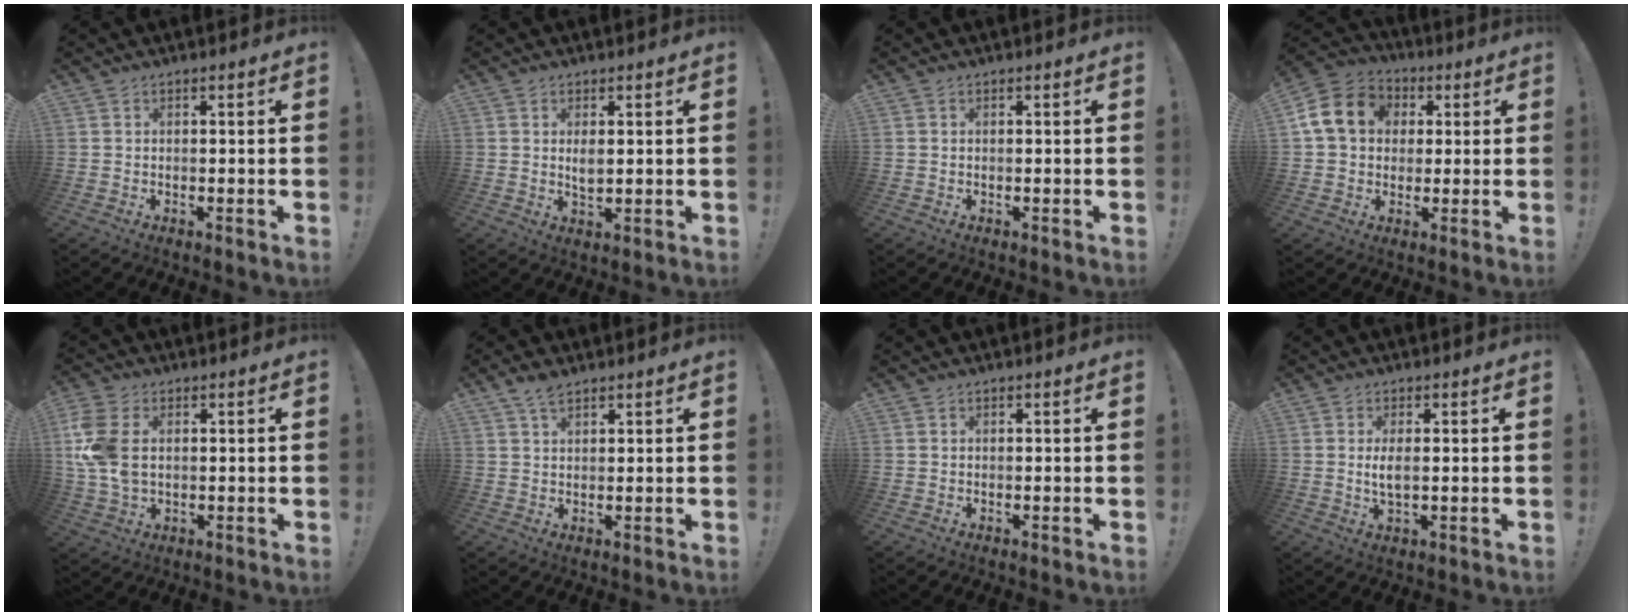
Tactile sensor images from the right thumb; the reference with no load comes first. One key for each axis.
{"total": 2.9, "fx": 0.8, "fy": 1.4, "fz": 2.4, "tx": -0.034, "ty": -0.006, "tz": 0.010}
{"total": 0.0}
{"total": 14.8, "fx": 3.4, "fy": 12.2, "fz": 7.7, "tx": -0.119, "ty": 0.011, "tz": 0.072}
{"total": 11.7, "fx": 1.9, "fy": 7.5, "fz": 8.8, "tx": -0.198, "ty": -0.002, "tz": 0.037}
{"total": 4.2, "fx": 2.9, "fy": 1.7, "fz": 2.4, "tx": -0.040, "ty": -0.015, "tz": 0.054}
{"total": 0.0}
{"total": 3.8, "fx": 0.3, "fy": 1.3, "fz": 3.6, "tx": -0.064, "ty": -0.006, "tz": 0.001}